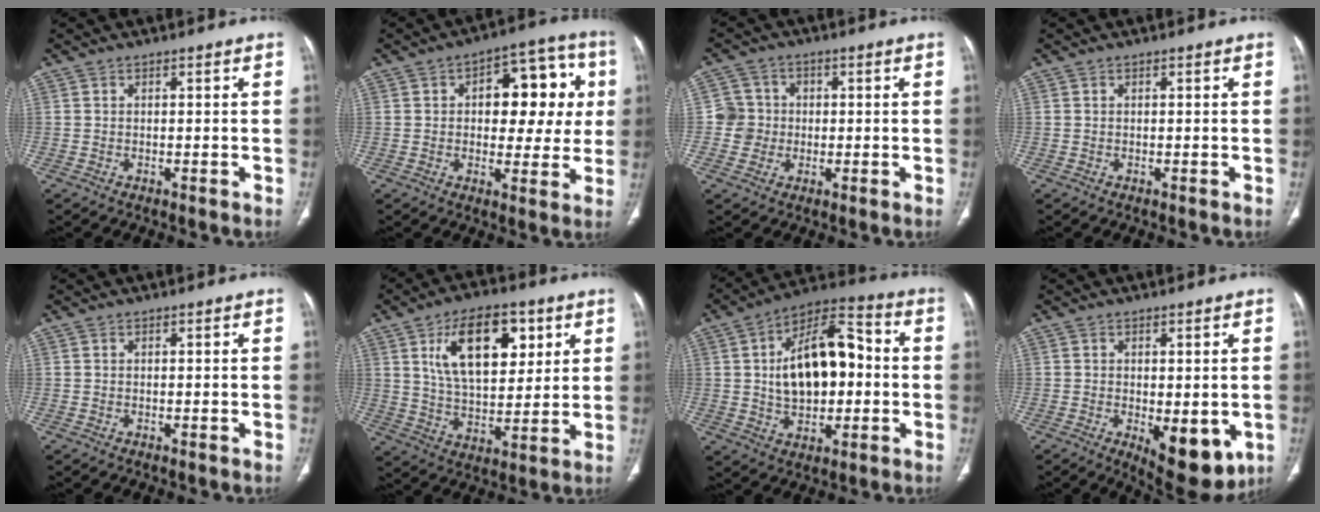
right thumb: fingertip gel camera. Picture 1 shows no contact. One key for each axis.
{"total": 16.2, "fx": 2.9, "fy": 8.9, "fz": 13.2, "tx": -0.114, "ty": 0.024, "tz": 0.036}
{"total": 5.1, "fx": -0.2, "fy": 5.1, "fz": 0.5, "tx": 0.022, "ty": 0.011, "tz": -0.010}
{"total": 0.0}
{"total": 0.0}
{"total": 17.2, "fx": 6.7, "fy": 9.1, "fz": 12.9, "tx": -0.169, "ty": -0.024, "tz": 0.120}
{"total": 17.9, "fx": 0.9, "fy": 10.3, "fz": 14.6, "tx": -0.213, "ty": 0.032, "tz": 0.012}
{"total": 10.1, "fx": -2.8, "fy": 4.6, "fz": 8.5, "tx": -0.093, "ty": -0.016, "tz": -0.028}